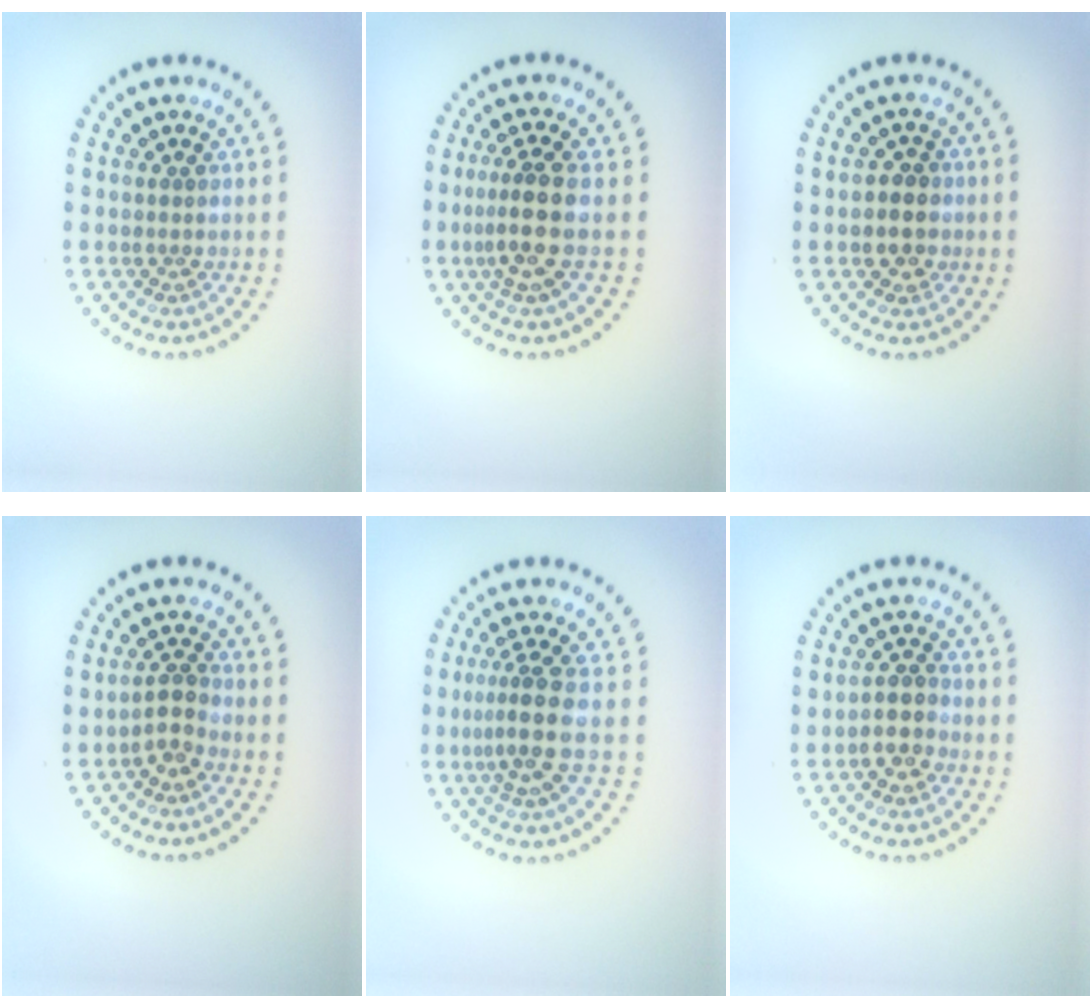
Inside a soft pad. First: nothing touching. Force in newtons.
{"total": 3.5, "press": 2.7, "slide": 2.2}
{"total": 2.6, "press": 2.4, "slide": 0.8}
{"total": 1.9, "press": 1.6, "slide": 1.0}
{"total": 3.4, "press": 2.4, "slide": 2.4}
{"total": 2.4, "press": 2.2, "slide": 1.0}